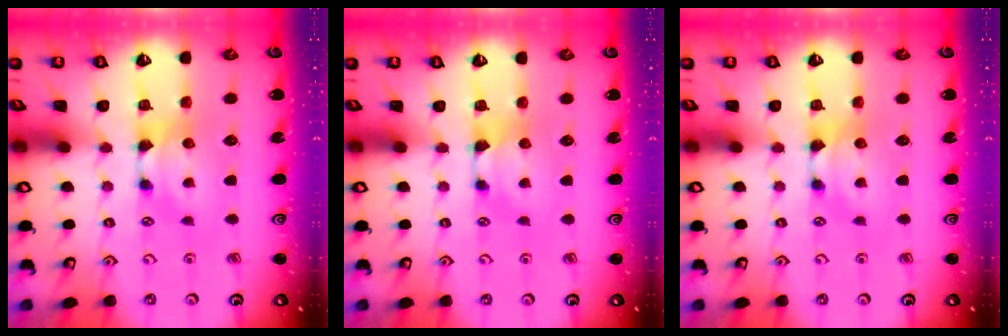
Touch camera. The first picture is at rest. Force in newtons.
{"total": 0.0}
{"total": 0.0}